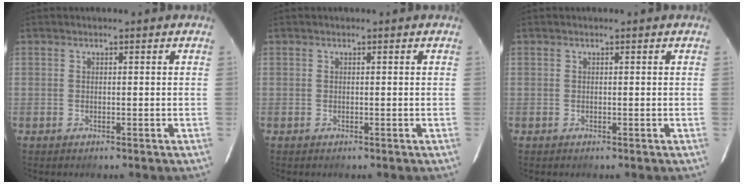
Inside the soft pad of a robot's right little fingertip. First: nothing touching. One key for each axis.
{"total": 0.0}
{"total": 0.0}